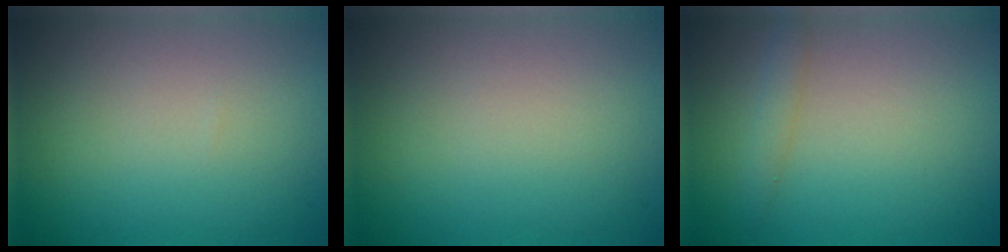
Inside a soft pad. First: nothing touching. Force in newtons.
{"total": 0.0}
{"total": 1.4, "press": 1.4, "slide": 0.1}